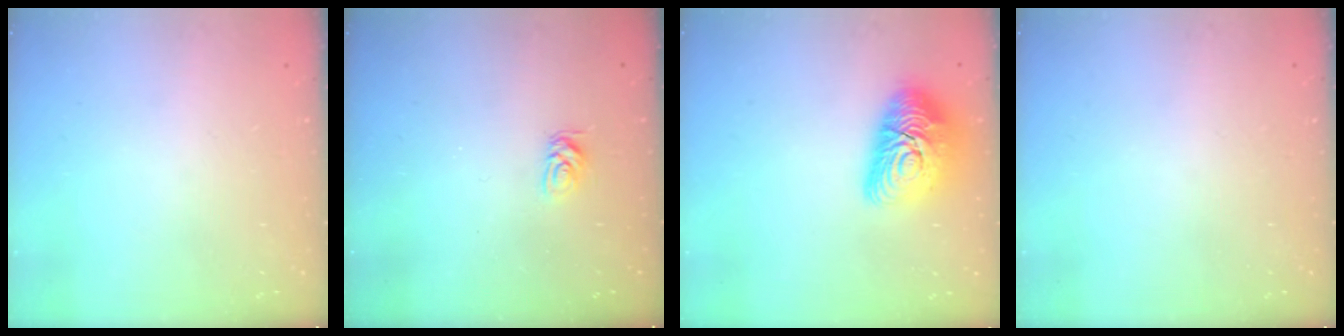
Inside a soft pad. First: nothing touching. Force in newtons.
{"total": 3.4, "press": 3.4, "slide": 0.5}
{"total": 15.1, "press": 15.1, "slide": 0.8}
{"total": 0.0}